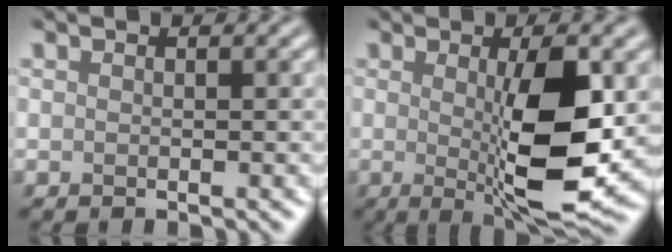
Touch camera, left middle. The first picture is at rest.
{"total": 8.2, "force": [-0.3, 1.8, 8.0], "torque": [-0.126, -0.017, 0.003]}